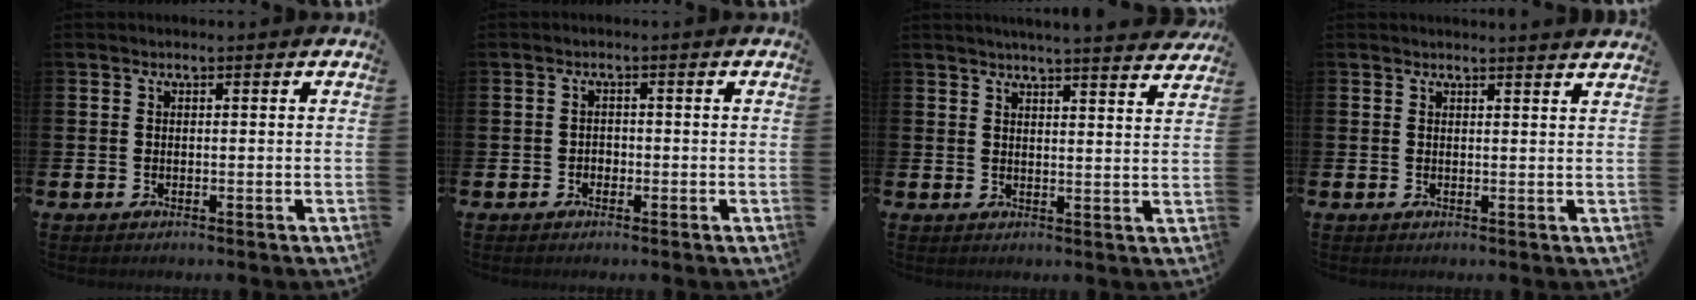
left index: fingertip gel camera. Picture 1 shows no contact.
{"total": 1.2, "force": [-0.6, 1.0, 0.3], "torque": [-0.005, 0.002, -0.015]}
{"total": 4.5, "force": [4.3, -0.8, 0.7], "torque": [-0.016, -0.027, 0.075]}
{"total": 1.5, "force": [1.5, -0.2, -0.1], "torque": [0.011, -0.012, 0.025]}